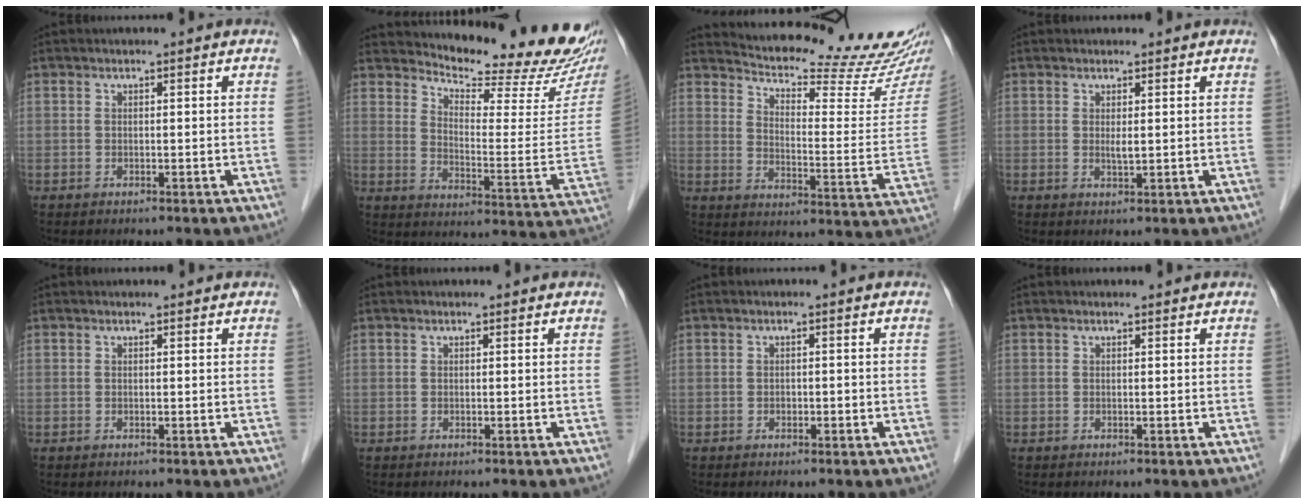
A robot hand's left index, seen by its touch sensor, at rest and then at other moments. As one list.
[{"total": 18.3, "force": [17.4, 1.8, 5.5], "torque": [-0.085, -0.095, 0.214]}, {"total": 21.4, "force": [19.8, 1.9, 7.9], "torque": [-0.119, -0.079, 0.247]}, {"total": 1.2, "force": [0.4, 0.3, 1.1], "torque": [-0.024, -0.004, 0.008]}, {"total": 0.9, "force": [0.9, 0.2, 0.0], "torque": [-0.008, 0.006, 0.009]}, {"total": 0.6, "force": [0.6, 0.1, 0.0], "torque": [-0.005, 0.004, 0.004]}, {"total": 0.6, "force": [-0.2, 0.4, 0.3], "torque": [-0.003, 0.003, -0.005]}, {"total": 1.1, "force": [1.1, 0.2, 0.0], "torque": [-0.011, 0.007, 0.011]}]